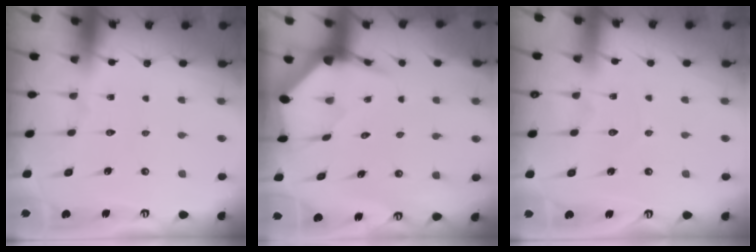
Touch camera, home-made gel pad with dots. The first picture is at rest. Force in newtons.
{"total": 3.5, "press": 3.4, "slide": 0.5}
{"total": 3.5, "press": 3.5, "slide": 0.5}